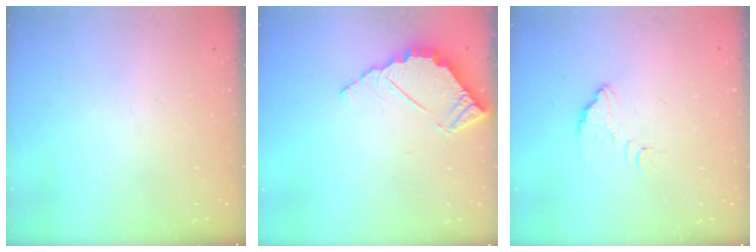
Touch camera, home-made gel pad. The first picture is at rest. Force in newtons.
{"total": 5.8, "press": 5.8, "slide": 0.4}
{"total": 5.9, "press": 5.9, "slide": 0.4}